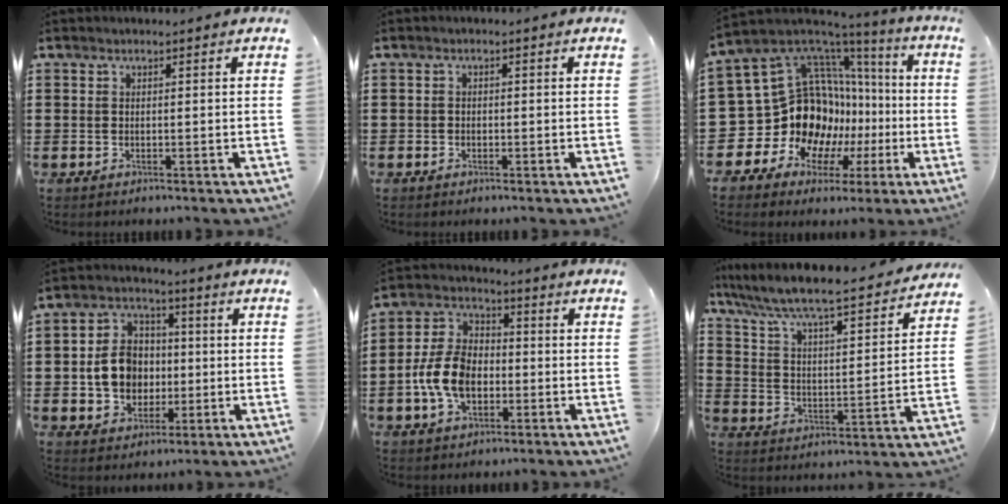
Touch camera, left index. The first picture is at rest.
{"total": 0.9, "force": [-0.5, 0.7, 0.2], "torque": [-0.006, 0.001, -0.011]}
{"total": 14.4, "force": [0.0, 12.9, 6.3], "torque": [-0.172, -0.054, 0.033]}
{"total": 8.4, "force": [-0.5, 7.1, 4.4], "torque": [-0.104, 0.017, -0.010]}
{"total": 8.9, "force": [-2.1, 5.8, 6.4], "torque": [-0.155, 0.008, -0.046]}
{"total": 5.8, "force": [5.2, 0.1, 2.7], "torque": [-0.077, -0.046, 0.077]}